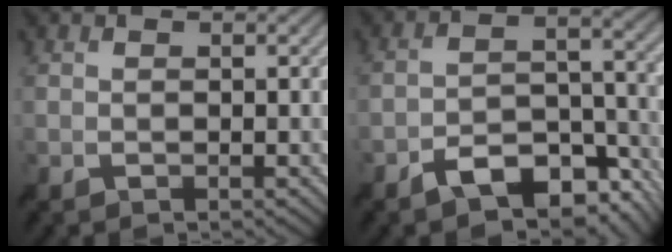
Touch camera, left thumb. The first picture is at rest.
{"total": 9.9, "force": [-7.0, 4.1, 5.6], "torque": [-0.082, 0.000, -0.126]}